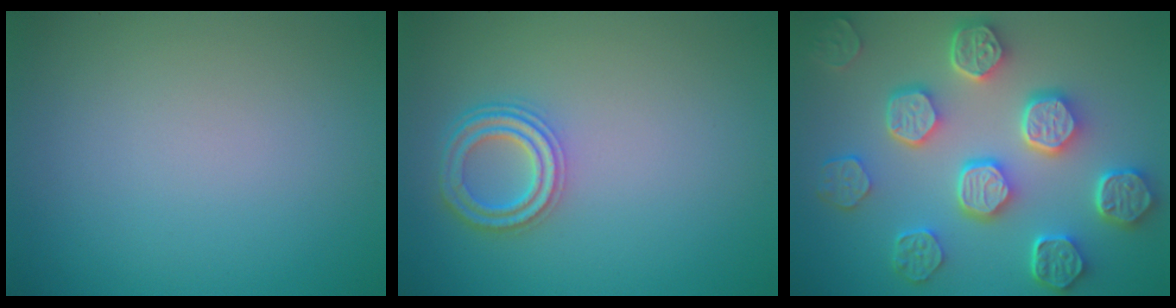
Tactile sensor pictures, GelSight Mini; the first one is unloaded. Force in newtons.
{"total": 3.5, "press": 2.9, "slide": 2.0}
{"total": 8.4, "press": 6.5, "slide": 5.3}